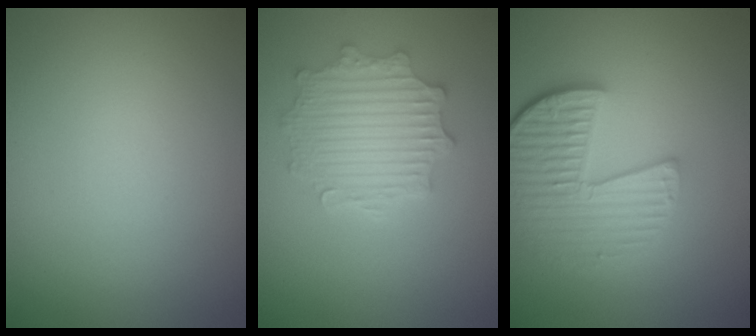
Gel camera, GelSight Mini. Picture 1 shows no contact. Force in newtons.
{"total": 4.5, "press": 3.8, "slide": 2.4}
{"total": 5.7, "press": 4.2, "slide": 3.9}